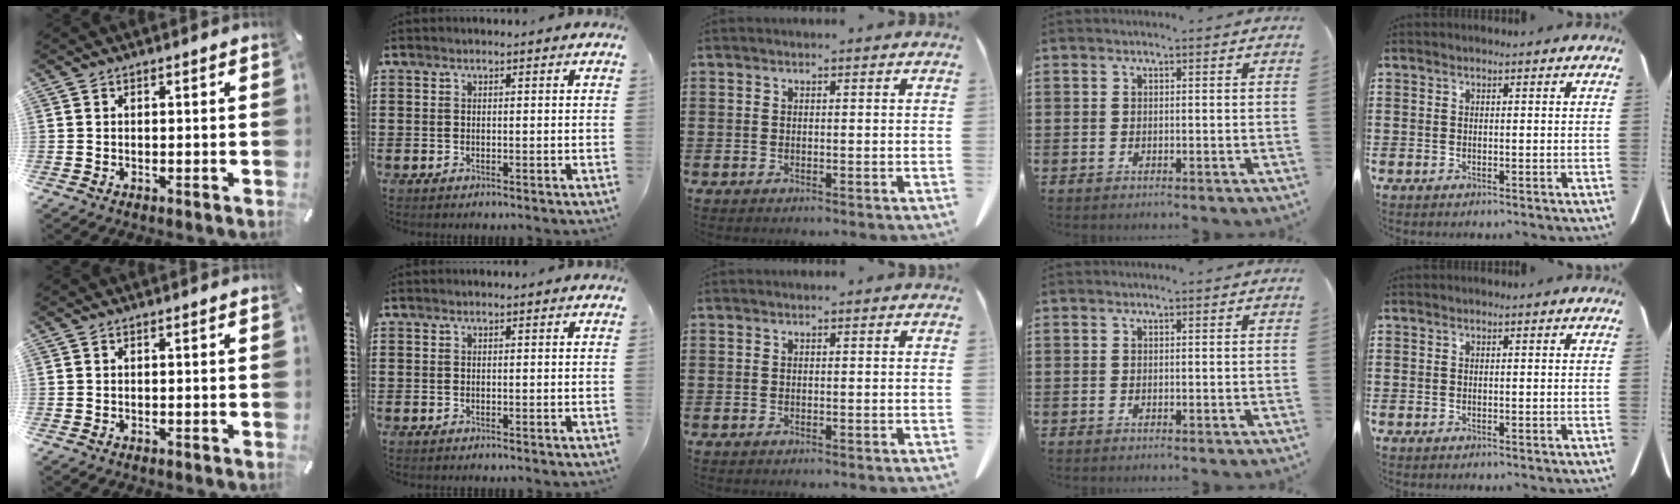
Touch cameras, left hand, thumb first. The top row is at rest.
{}